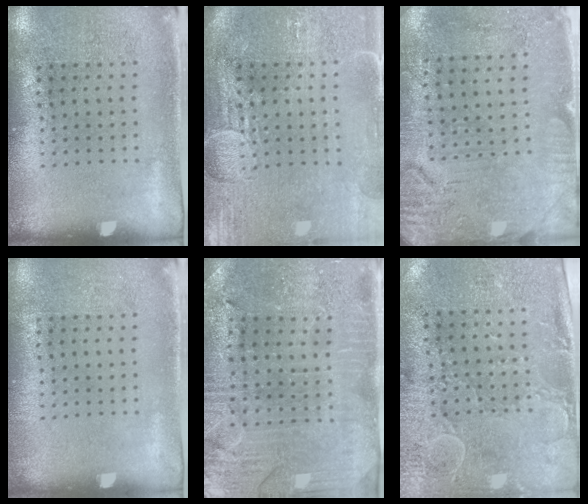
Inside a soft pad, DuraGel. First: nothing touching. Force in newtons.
{"total": 3.8, "press": 3.4, "slide": 1.6}
{"total": 3.2, "press": 2.8, "slide": 1.5}
{"total": 0.0}
{"total": 1.8, "press": 1.8, "slide": 0.4}
{"total": 3.0, "press": 2.5, "slide": 1.6}